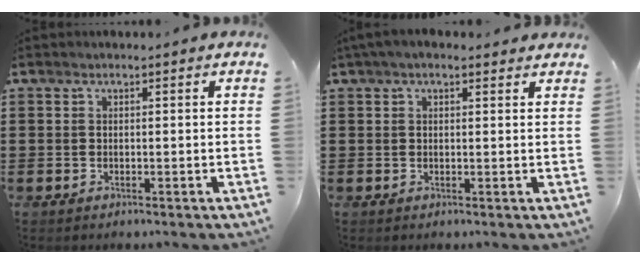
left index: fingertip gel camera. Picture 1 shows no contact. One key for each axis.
{"total": 2.1, "fx": 1.4, "fy": 0.8, "fz": 1.4, "tx": -0.030, "ty": 0.008, "tz": 0.026}